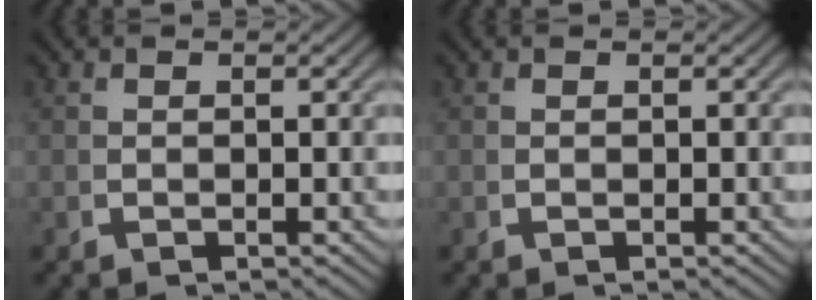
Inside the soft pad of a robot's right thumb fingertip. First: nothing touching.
{"total": 0.0}